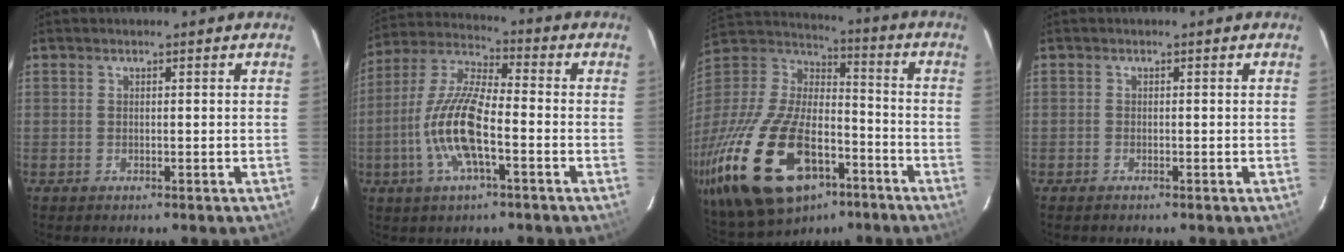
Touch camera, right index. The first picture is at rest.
{"total": 13.7, "force": [-4.2, 3.9, 12.4], "torque": [-0.260, -0.002, -0.087]}
{"total": 34.4, "force": [-17.4, 18.1, 23.6], "torque": [-0.506, -0.026, -0.283]}
{"total": 0.6, "force": [-0.5, 0.3, 0.0], "torque": [-0.003, 0.000, -0.012]}